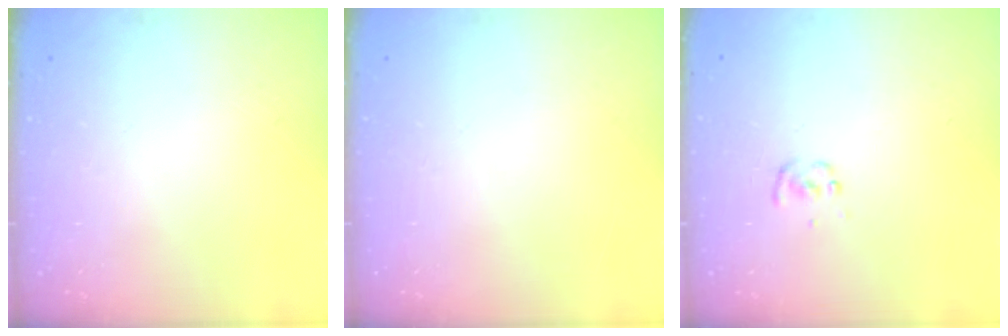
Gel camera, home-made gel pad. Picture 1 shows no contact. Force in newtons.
{"total": 0.0}
{"total": 1.2, "press": 1.2, "slide": 0.3}